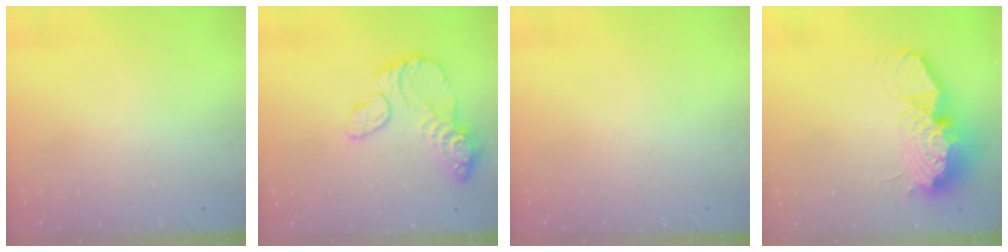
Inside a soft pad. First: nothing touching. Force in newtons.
{"total": 14.9, "press": 14.8, "slide": 1.5}
{"total": 0.0}
{"total": 16.7, "press": 16.6, "slide": 1.5}